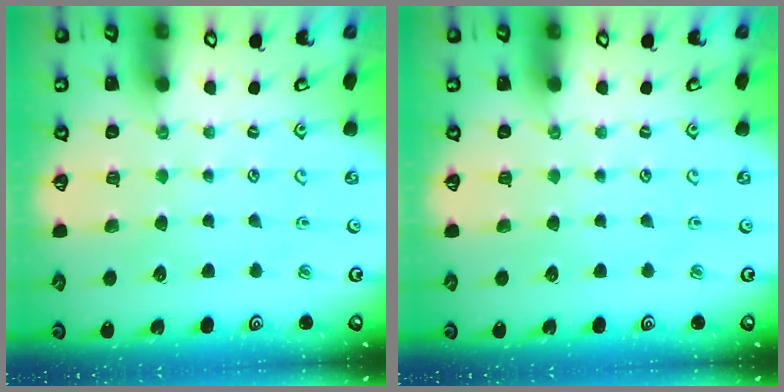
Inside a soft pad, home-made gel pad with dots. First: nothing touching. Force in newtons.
{"total": 0.0}